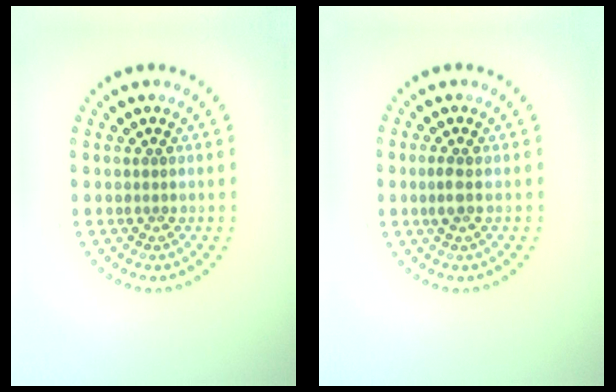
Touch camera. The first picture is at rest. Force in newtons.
{"total": 1.3, "press": 1.3, "slide": 0.2}